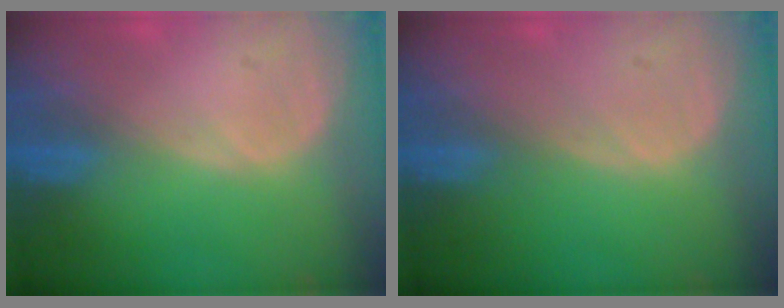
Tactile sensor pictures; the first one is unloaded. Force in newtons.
{"total": 0.0}